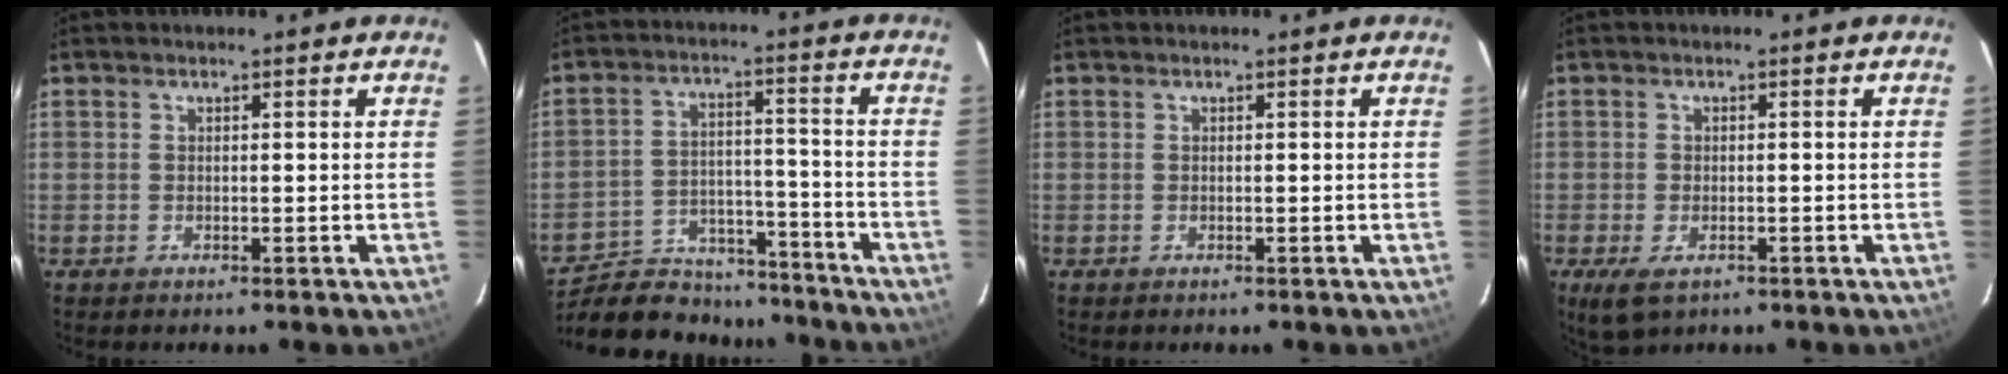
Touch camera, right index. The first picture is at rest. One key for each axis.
{"total": 21.3, "fx": -18.5, "fy": 8.0, "fz": 7.0, "tx": -0.154, "ty": 0.018, "tz": -0.258}
{"total": 0.0}
{"total": 4.7, "fx": -2.5, "fy": 2.6, "fz": 3.1, "tx": -0.068, "ty": -0.016, "tz": -0.041}